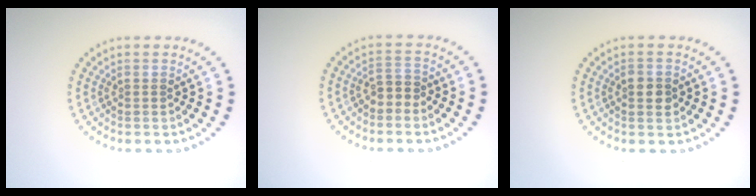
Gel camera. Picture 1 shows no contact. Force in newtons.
{"total": 1.7, "press": 1.4, "slide": 0.9}
{"total": 2.2, "press": 2.2, "slide": 0.1}